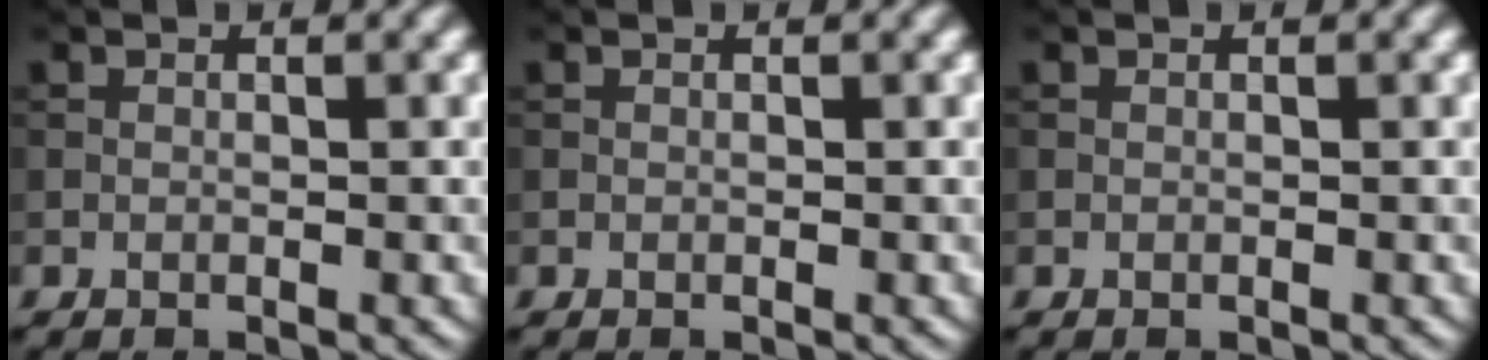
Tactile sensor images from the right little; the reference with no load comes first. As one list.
[{"total": 0.0}, {"total": 0.0}]